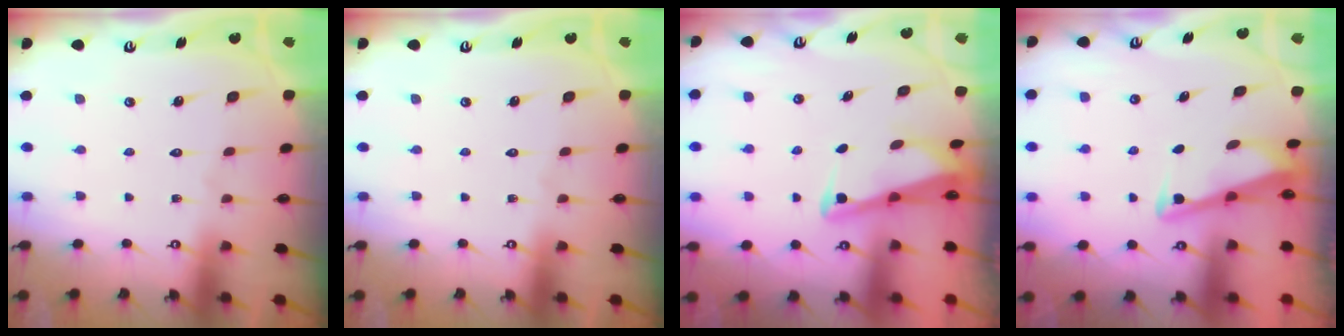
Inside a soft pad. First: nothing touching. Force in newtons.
{"total": 0.0}
{"total": 2.5, "press": 2.5, "slide": 0.2}
{"total": 3.4, "press": 3.4, "slide": 0.4}